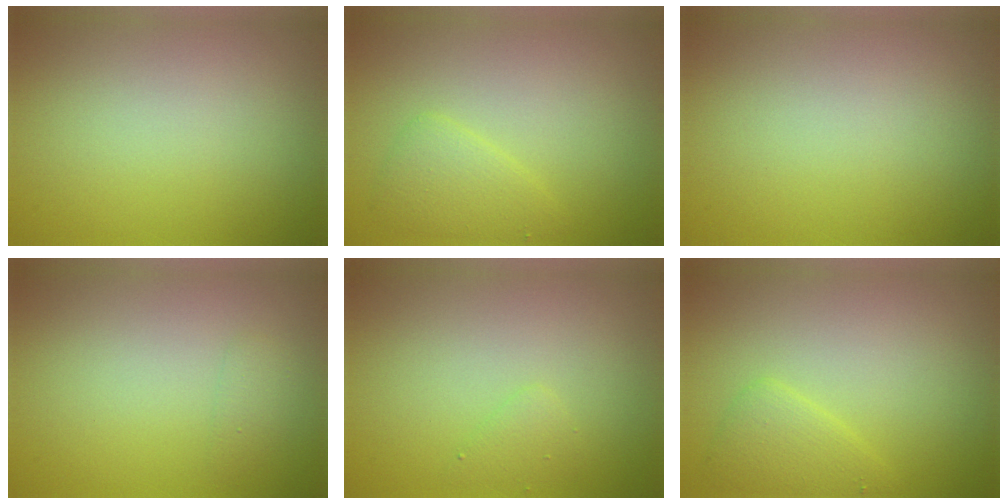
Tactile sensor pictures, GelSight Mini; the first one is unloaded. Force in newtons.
{"total": 2.1, "press": 2.1, "slide": 0.1}
{"total": 0.0}
{"total": 0.9, "press": 0.9, "slide": 0.1}
{"total": 1.0, "press": 1.0, "slide": 0.1}
{"total": 2.1, "press": 2.1, "slide": 0.0}